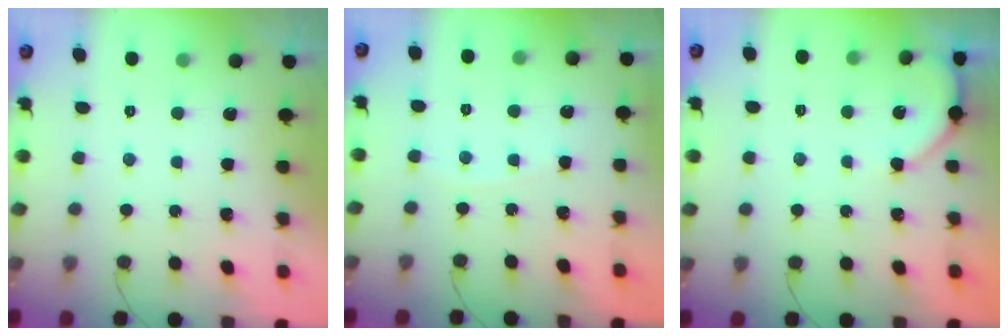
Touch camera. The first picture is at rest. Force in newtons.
{"total": 2.6, "press": 2.6, "slide": 0.2}
{"total": 2.9, "press": 2.9, "slide": 0.3}